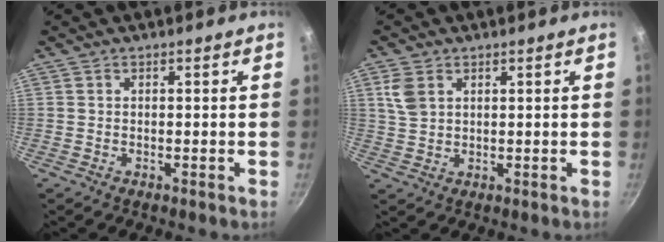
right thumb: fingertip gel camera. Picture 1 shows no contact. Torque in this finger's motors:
{"motor_torque": [-0.11, -0.01, 0.41, 0.12, 0.01]}